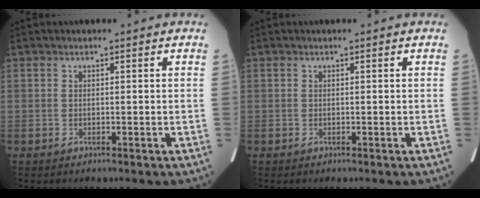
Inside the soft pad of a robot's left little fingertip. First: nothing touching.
{"total": 0.0}